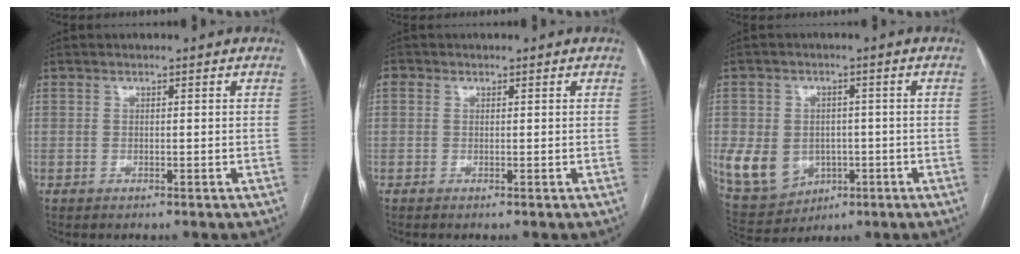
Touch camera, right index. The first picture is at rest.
{"total": 1.1, "force": [0.2, 1.0, 0.3], "torque": [-0.003, 0.003, -0.001]}
{"total": 10.0, "force": [-2.0, 8.3, 5.2], "torque": [-0.111, 0.015, -0.014]}